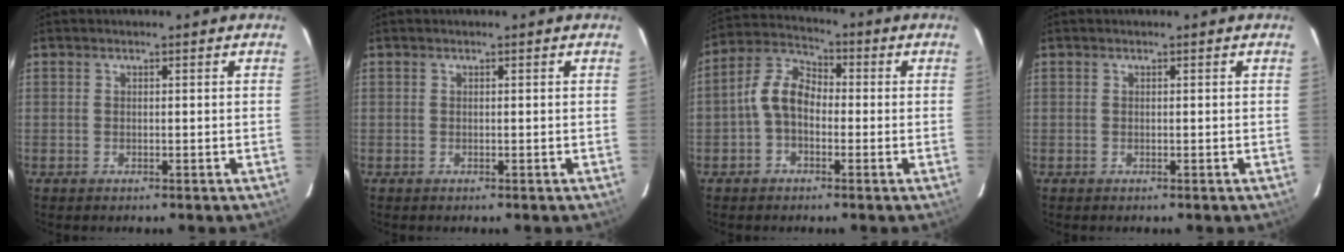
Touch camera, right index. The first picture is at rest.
{"total": 0.0}
{"total": 7.5, "force": [-1.4, 5.0, 5.3], "torque": [-0.112, 0.025, -0.033]}
{"total": 0.0}